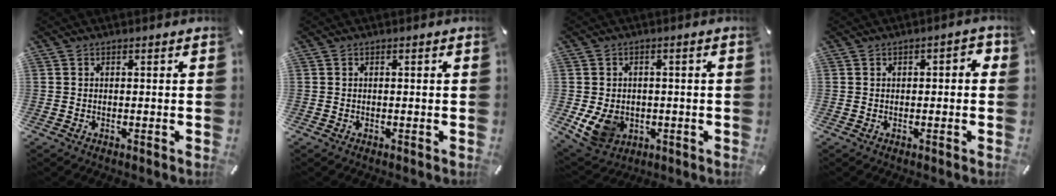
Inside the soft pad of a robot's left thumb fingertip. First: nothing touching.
{"total": 0.0}
{"total": 8.4, "force": [-1.5, 7.1, 4.3], "torque": [-0.097, 0.007, -0.027]}
{"total": 2.1, "force": [-0.5, 1.3, 1.5], "torque": [-0.017, 0.005, -0.013]}